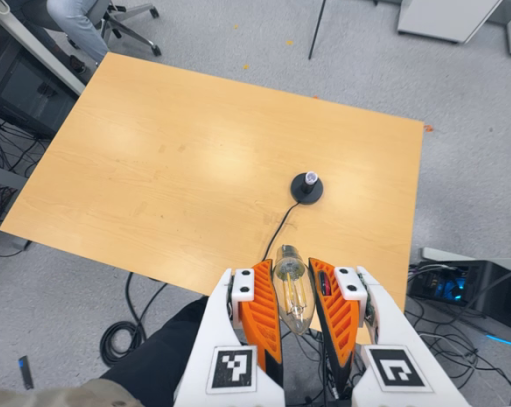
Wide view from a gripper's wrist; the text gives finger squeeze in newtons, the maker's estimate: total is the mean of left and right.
{"total": 20.0, "left": 21.5, "right": 18.6}